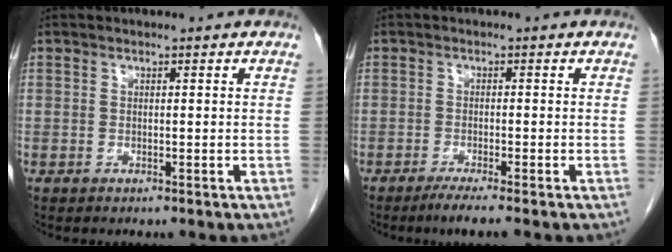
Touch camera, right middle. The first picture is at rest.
{"total": 3.4, "force": [-2.6, -0.4, 2.2], "torque": [-0.039, -0.008, -0.046]}